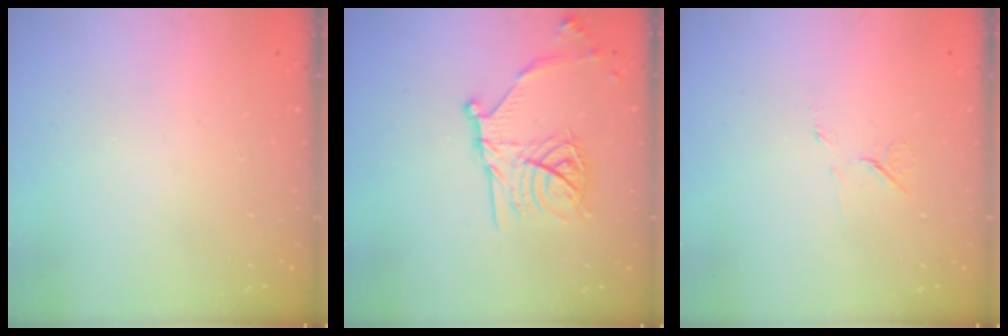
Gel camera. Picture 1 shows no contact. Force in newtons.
{"total": 18.2, "press": 18.2, "slide": 1.2}
{"total": 6.0, "press": 6.0, "slide": 0.8}